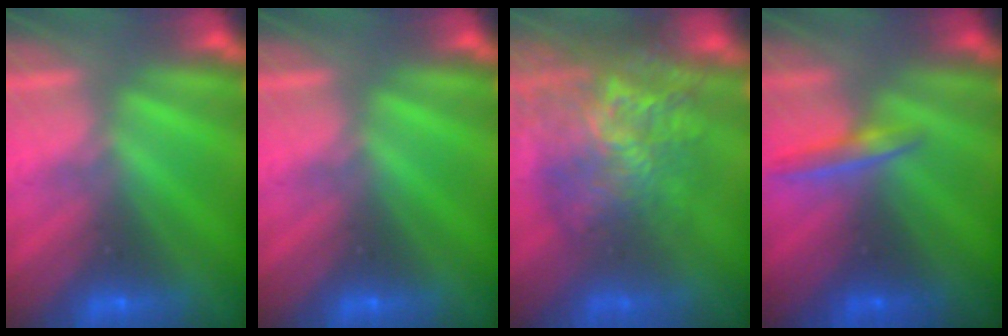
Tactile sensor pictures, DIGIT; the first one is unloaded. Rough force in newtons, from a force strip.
{"total": 0.0}
{"total": 11.6}
{"total": 1.7}